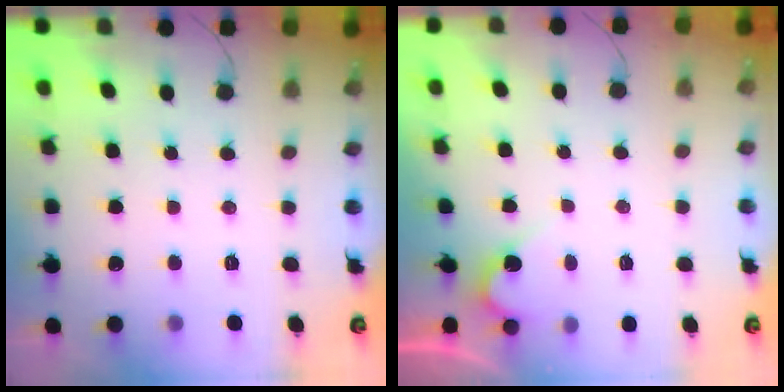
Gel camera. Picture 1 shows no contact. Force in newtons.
{"total": 2.7, "press": 2.7, "slide": 0.2}